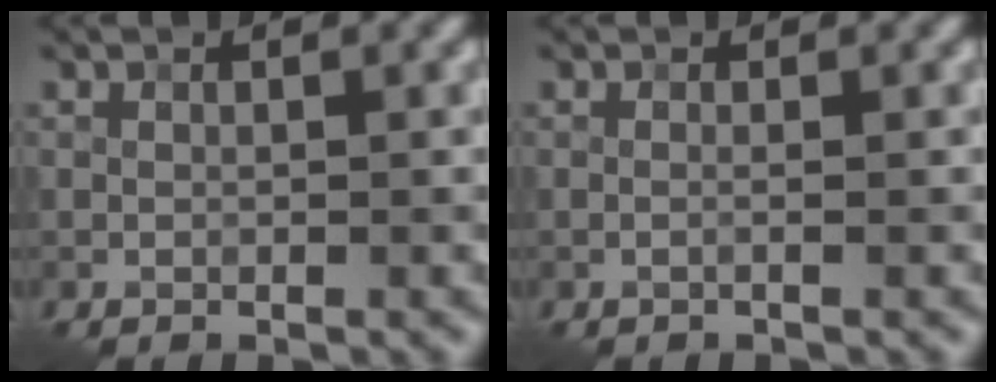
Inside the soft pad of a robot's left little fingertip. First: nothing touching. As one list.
[{"total": 0.7, "force": [-0.1, 0.2, 0.7], "torque": [-0.008, -0.009, -0.010]}]